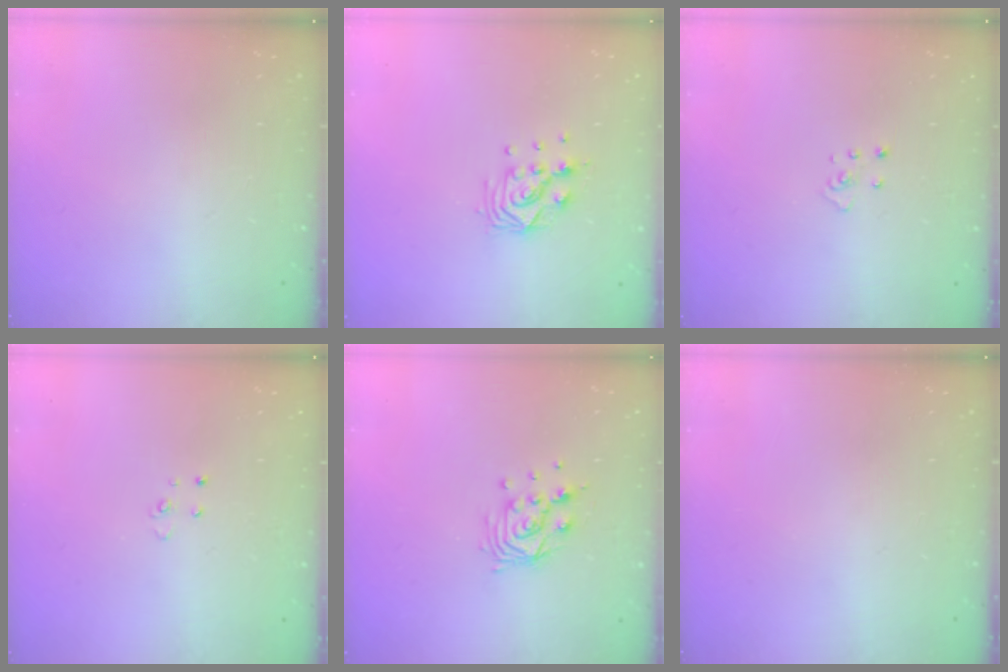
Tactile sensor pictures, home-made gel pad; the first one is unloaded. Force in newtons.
{"total": 9.6, "press": 9.5, "slide": 0.8}
{"total": 2.9, "press": 2.9, "slide": 0.2}
{"total": 2.6, "press": 2.6, "slide": 0.2}
{"total": 9.5, "press": 9.4, "slide": 0.8}
{"total": 0.0}